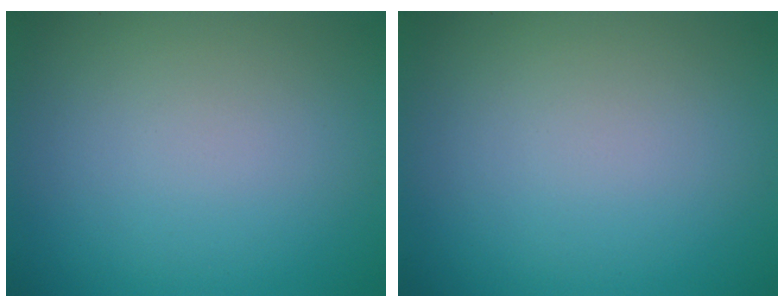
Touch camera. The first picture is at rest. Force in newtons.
{"total": 0.0}